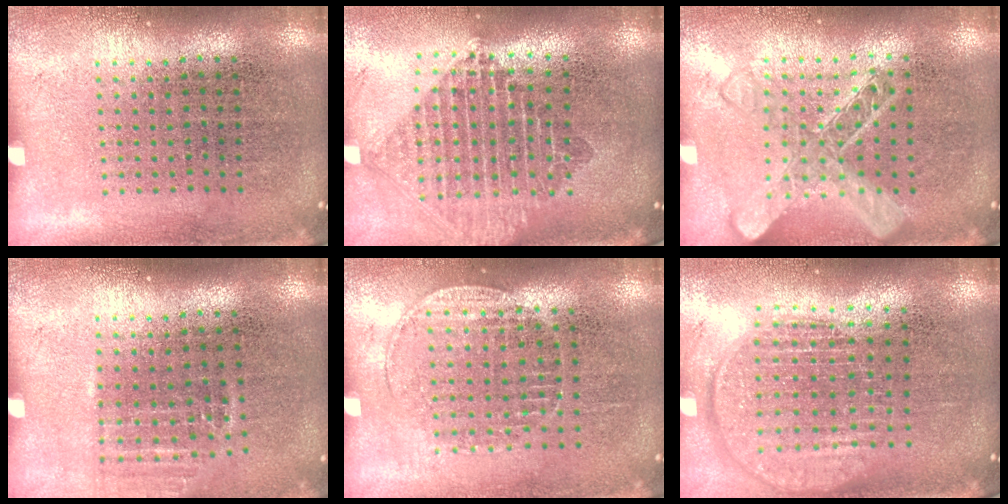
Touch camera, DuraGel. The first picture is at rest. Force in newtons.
{"total": 2.3, "press": 1.8, "slide": 1.4}
{"total": 1.6, "press": 1.6, "slide": 0.4}
{"total": 1.0, "press": 0.9, "slide": 0.5}
{"total": 1.2, "press": 1.1, "slide": 0.5}
{"total": 1.9, "press": 1.6, "slide": 1.0}